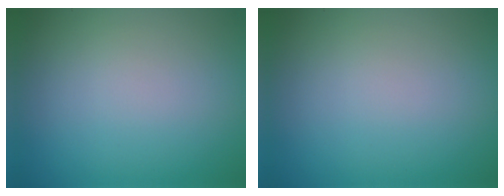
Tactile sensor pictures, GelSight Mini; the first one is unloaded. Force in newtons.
{"total": 0.0}